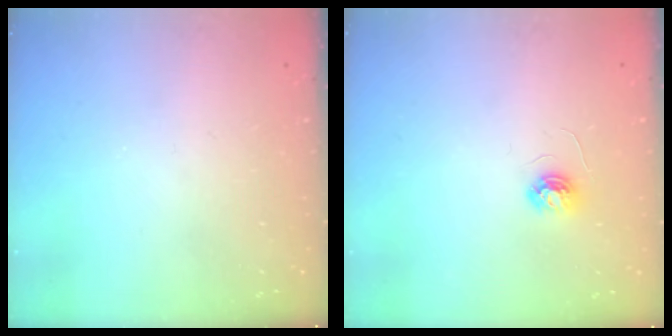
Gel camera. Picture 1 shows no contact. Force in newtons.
{"total": 4.0, "press": 4.0, "slide": 0.3}